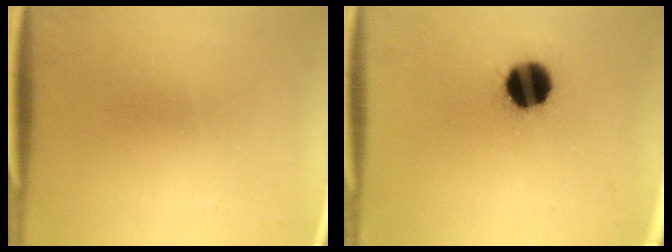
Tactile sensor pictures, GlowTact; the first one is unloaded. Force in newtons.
{"total": 12.8}